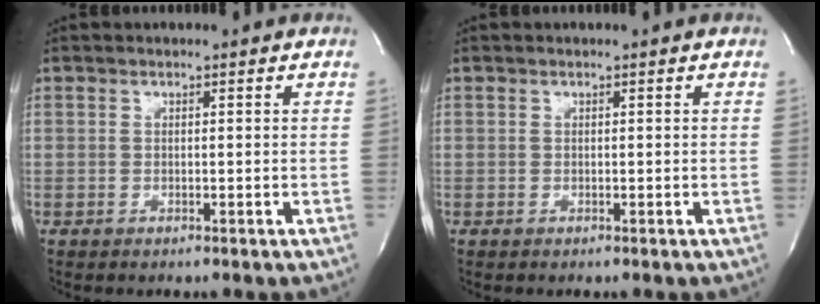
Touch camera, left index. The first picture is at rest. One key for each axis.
{"total": 0.0}